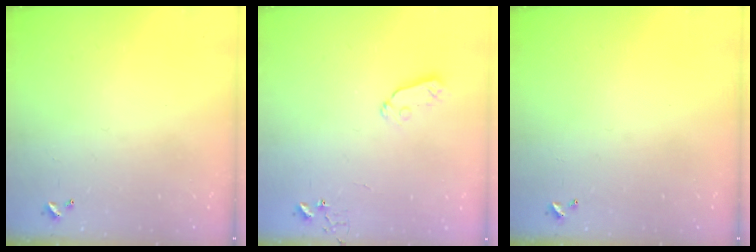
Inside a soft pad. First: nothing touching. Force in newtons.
{"total": 5.0, "press": 4.9, "slide": 1.1}
{"total": 0.0}